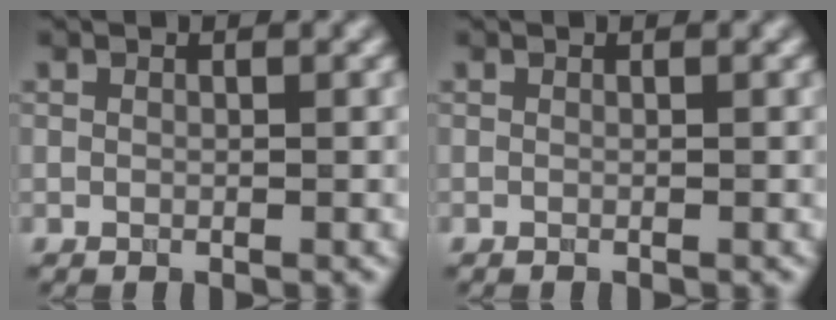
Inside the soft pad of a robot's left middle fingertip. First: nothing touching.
{"total": 0.0}